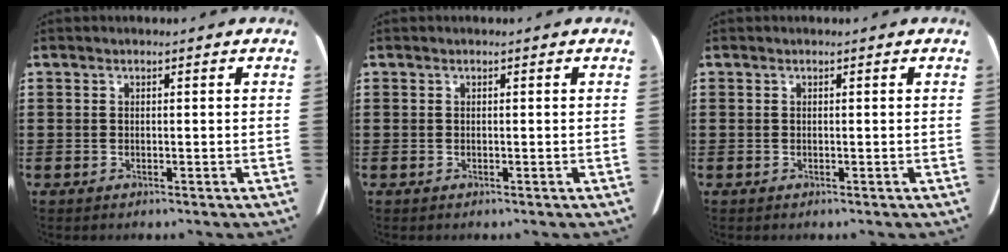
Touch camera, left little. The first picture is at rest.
{"total": 0.0}
{"total": 0.0}